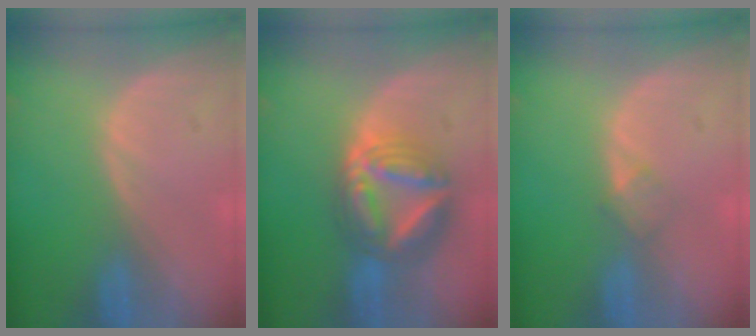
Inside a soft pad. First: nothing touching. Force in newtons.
{"total": 9.2, "press": 9.1, "slide": 0.9}
{"total": 1.8, "press": 1.8, "slide": 0.2}